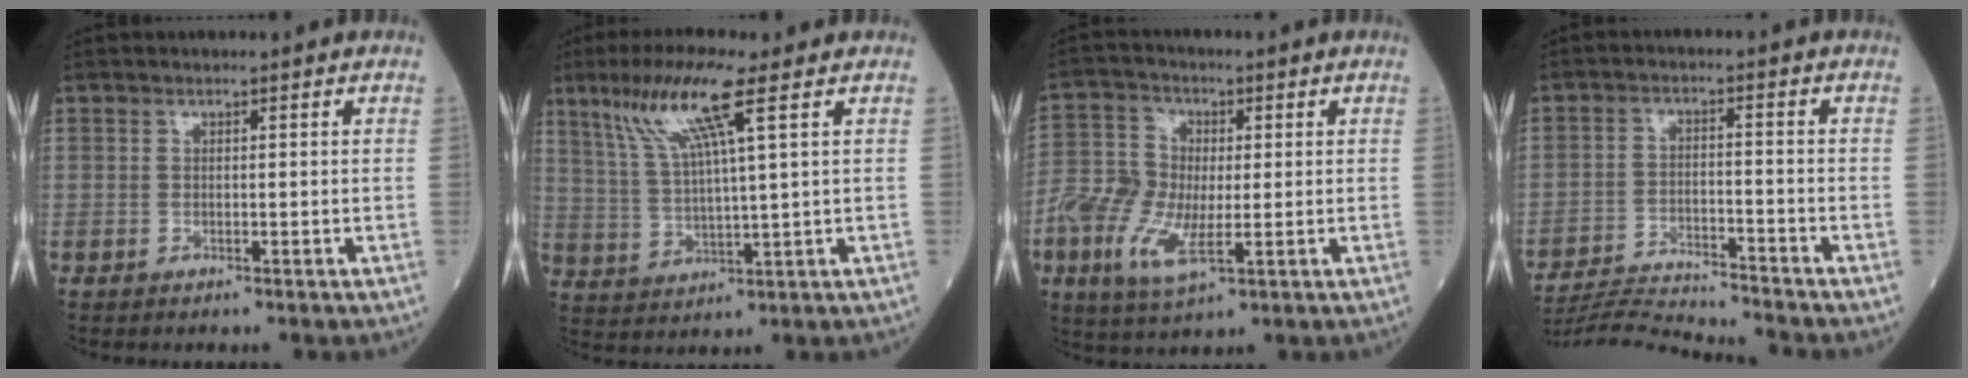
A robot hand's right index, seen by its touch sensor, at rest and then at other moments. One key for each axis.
{"total": 10.5, "fx": 5.6, "fy": -0.2, "fz": 8.9, "tx": -0.183, "ty": 0.012, "tz": 0.111}
{"total": 9.7, "fx": -2.0, "fy": 4.9, "fz": 8.1, "tx": -0.186, "ty": 0.001, "tz": -0.041}
{"total": 11.6, "fx": -11.3, "fy": -1.7, "fz": 2.0, "tx": -0.032, "ty": -0.008, "tz": -0.192}